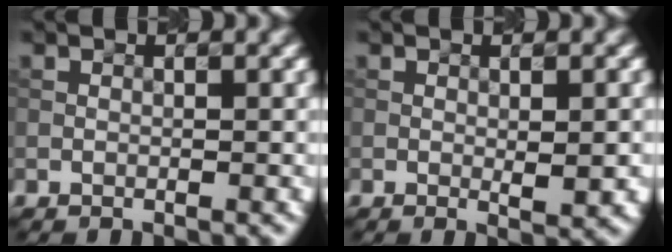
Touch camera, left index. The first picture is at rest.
{"total": 2.3, "force": [-0.2, 0.6, 2.2], "torque": [-0.034, -0.004, -0.001]}